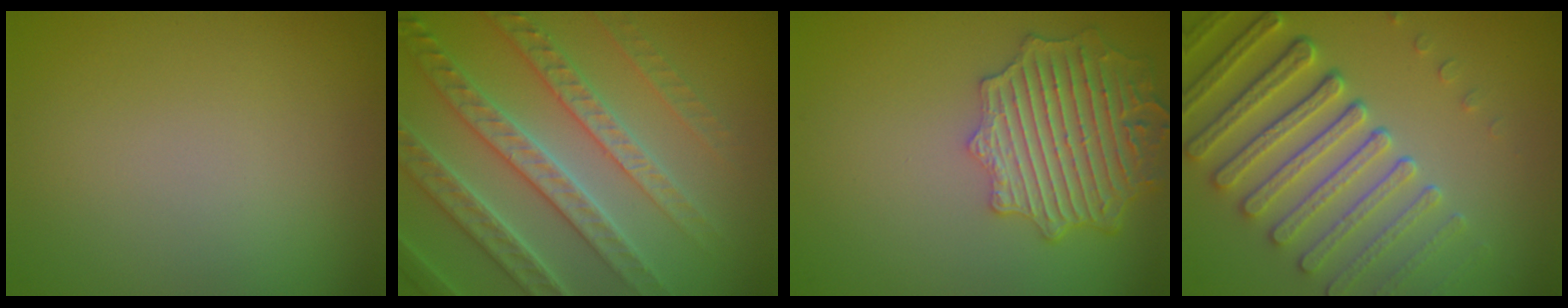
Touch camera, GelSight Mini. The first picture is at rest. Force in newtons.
{"total": 7.1, "press": 6.8, "slide": 1.8}
{"total": 6.1, "press": 5.4, "slide": 2.9}
{"total": 7.2, "press": 5.5, "slide": 4.6}